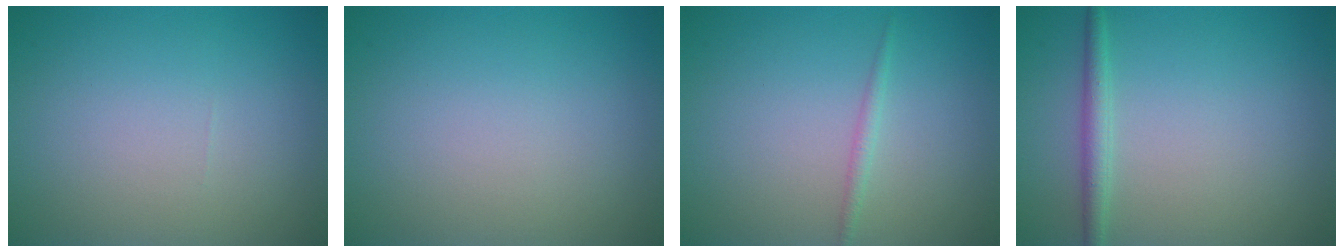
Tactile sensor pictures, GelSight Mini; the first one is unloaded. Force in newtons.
{"total": 0.0}
{"total": 0.9, "press": 0.9, "slide": 0.0}
{"total": 1.8, "press": 1.8, "slide": 0.1}